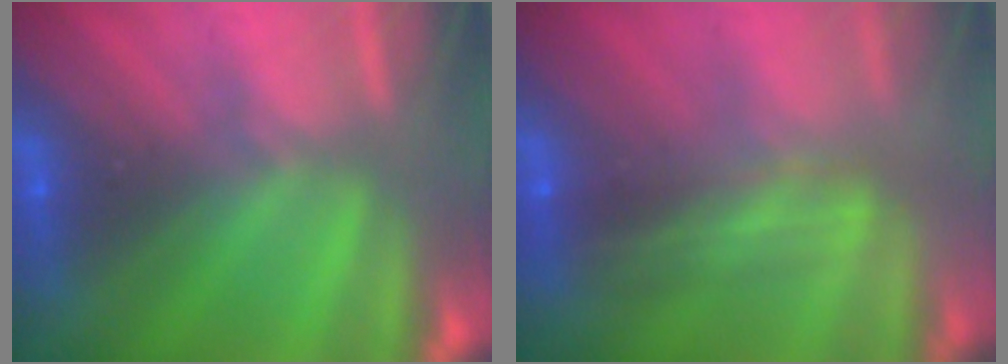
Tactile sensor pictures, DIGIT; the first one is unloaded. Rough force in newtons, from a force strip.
{"total": 2.4}